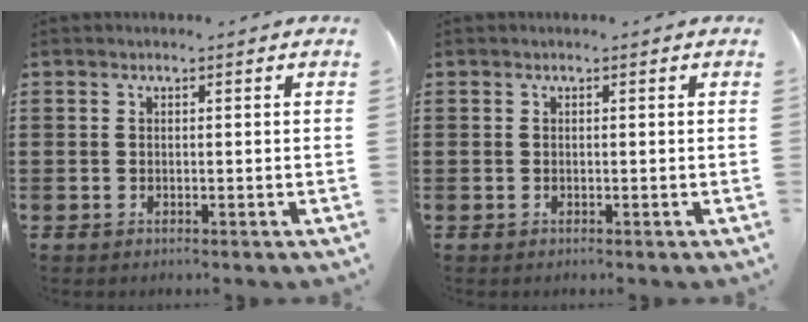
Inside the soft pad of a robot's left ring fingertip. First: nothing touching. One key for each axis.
{"total": 0.0}